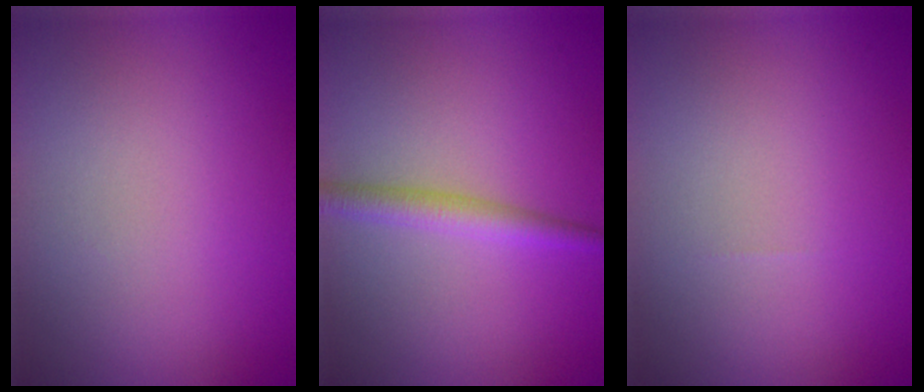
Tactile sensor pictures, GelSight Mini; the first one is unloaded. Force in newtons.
{"total": 2.2, "press": 2.2, "slide": 0.1}
{"total": 0.0}